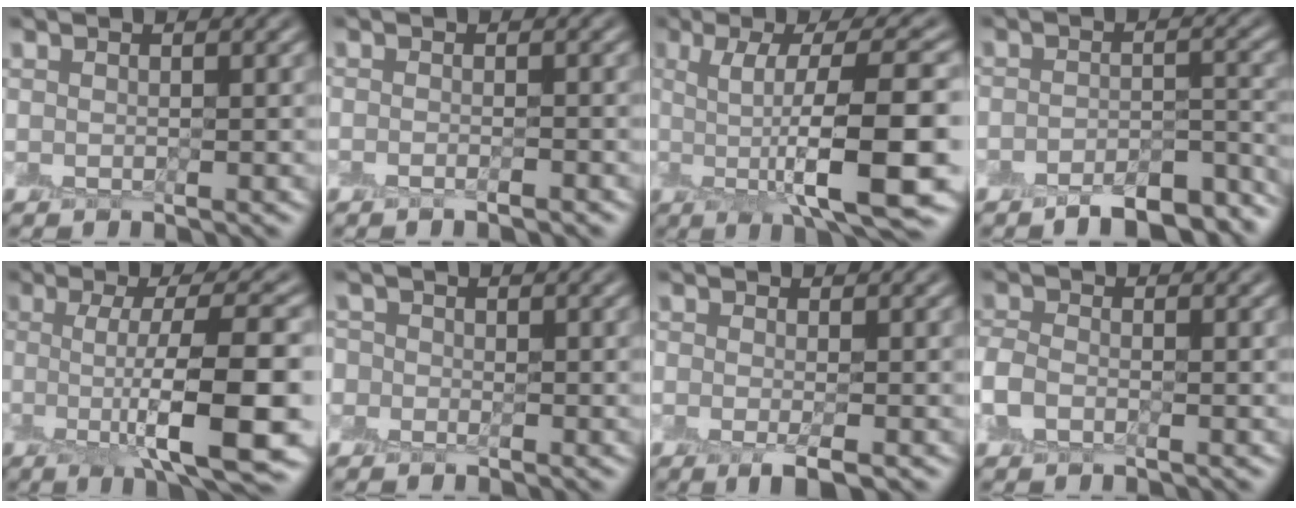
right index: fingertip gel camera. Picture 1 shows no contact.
{"total": 0.8, "force": [-0.8, 0.1, 0.2], "torque": [0.000, -0.003, -0.015]}
{"total": 10.2, "force": [-0.6, 2.5, 9.9], "torque": [-0.134, 0.006, -0.006]}
{"total": 6.2, "force": [-5.3, 1.7, 2.6], "torque": [-0.038, -0.004, -0.075]}
{"total": 9.5, "force": [-1.4, 2.2, 9.1], "torque": [-0.120, -0.001, -0.023]}
{"total": 2.1, "force": [-0.5, 2.0, 0.4], "torque": [0.013, 0.008, -0.021]}
{"total": 2.0, "force": [-1.1, 0.4, 1.6], "torque": [-0.029, -0.009, -0.020]}
{"total": 2.2, "force": [-1.0, 1.5, 1.2], "torque": [-0.030, 0.004, -0.024]}